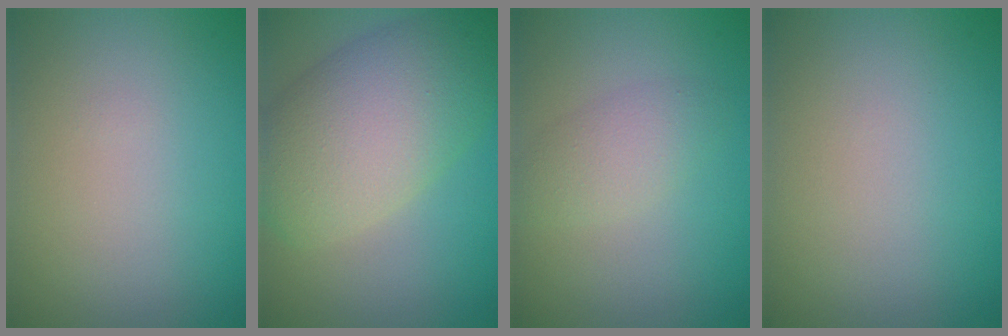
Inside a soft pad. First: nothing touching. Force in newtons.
{"total": 9.4, "press": 9.4, "slide": 0.5}
{"total": 2.4, "press": 2.4, "slide": 0.1}
{"total": 0.0}